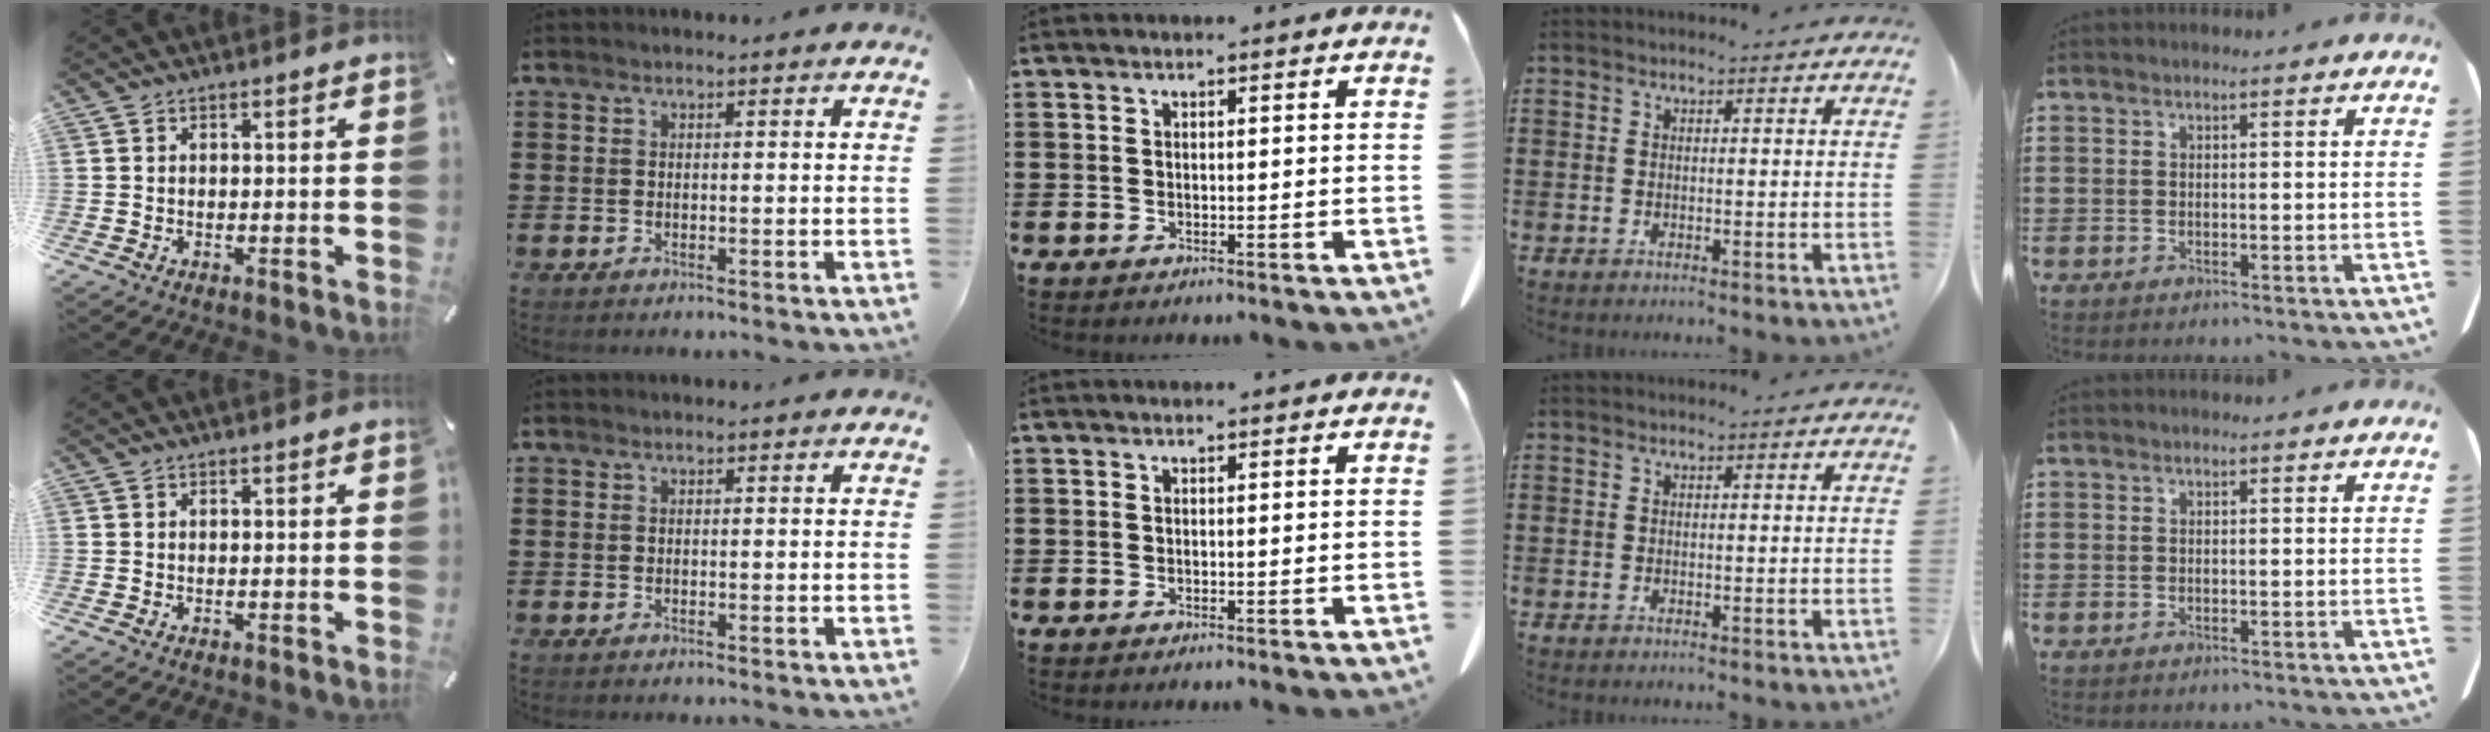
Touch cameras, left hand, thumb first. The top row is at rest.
{}